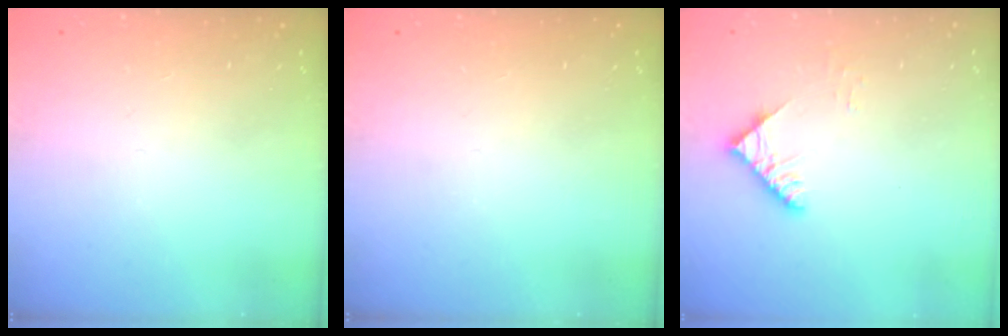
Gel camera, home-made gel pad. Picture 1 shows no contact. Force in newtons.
{"total": 0.0}
{"total": 4.7, "press": 4.7, "slide": 0.9}